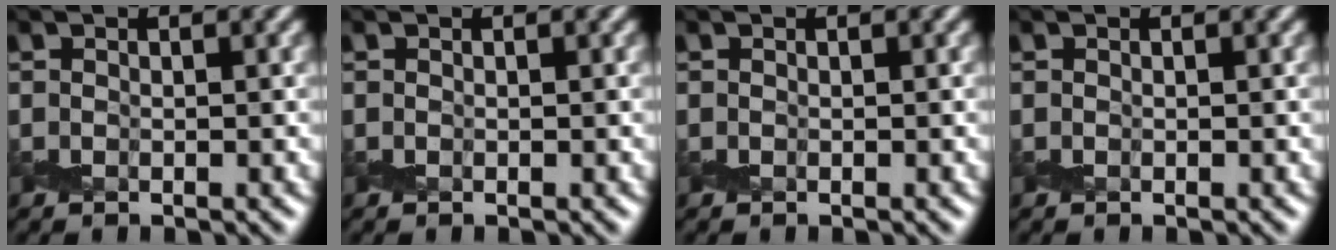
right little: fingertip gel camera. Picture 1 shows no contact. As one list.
[{"total": 0.0}, {"total": 0.0}, {"total": 0.0}]